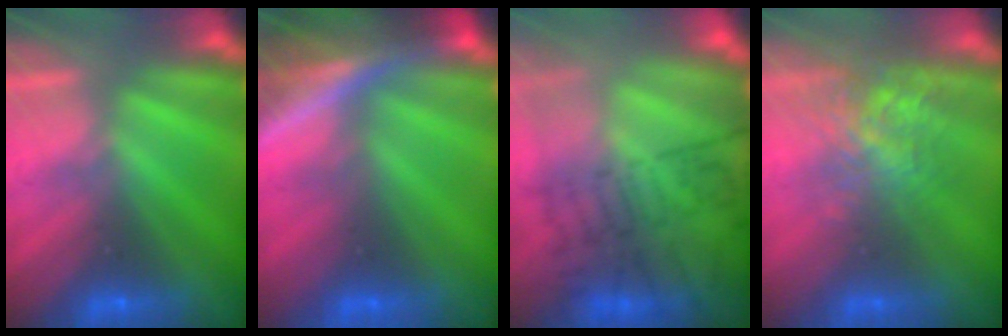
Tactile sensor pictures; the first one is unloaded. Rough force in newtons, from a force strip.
{"total": 7.5}
{"total": 7.5}
{"total": 3.5}